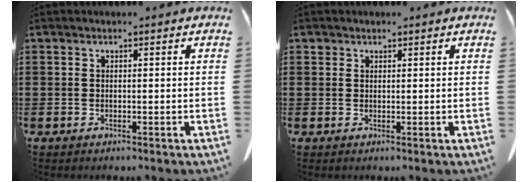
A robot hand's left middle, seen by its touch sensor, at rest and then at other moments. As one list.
[{"total": 0.6, "force": [0.5, 0.3, 0.1], "torque": [-0.004, 0.000, 0.011]}]